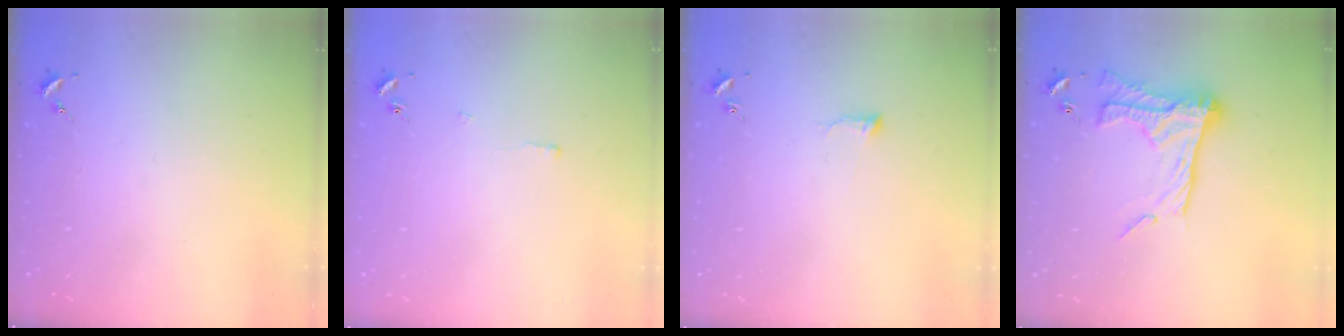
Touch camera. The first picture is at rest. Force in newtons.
{"total": 3.3, "press": 3.2, "slide": 0.6}
{"total": 5.3, "press": 5.3, "slide": 0.7}
{"total": 18.9, "press": 18.9, "slide": 1.2}